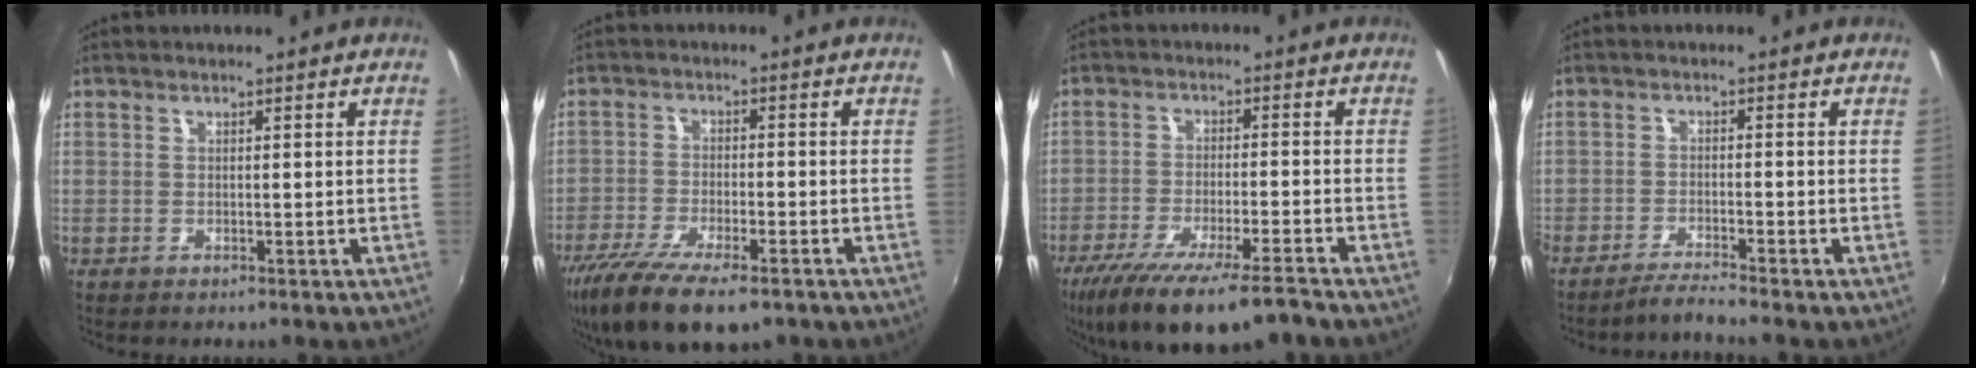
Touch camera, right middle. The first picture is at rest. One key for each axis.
{"total": 15.2, "fx": -10.5, "fy": 5.0, "fz": 9.7, "tx": -0.209, "ty": -0.050, "tz": -0.185}
{"total": 14.8, "fx": -11.5, "fy": 1.4, "fz": 9.2, "tx": -0.184, "ty": -0.039, "tz": -0.194}
{"total": 3.8, "fx": -3.5, "fy": -0.9, "fz": 1.1, "tx": -0.038, "ty": -0.005, "tz": -0.066}